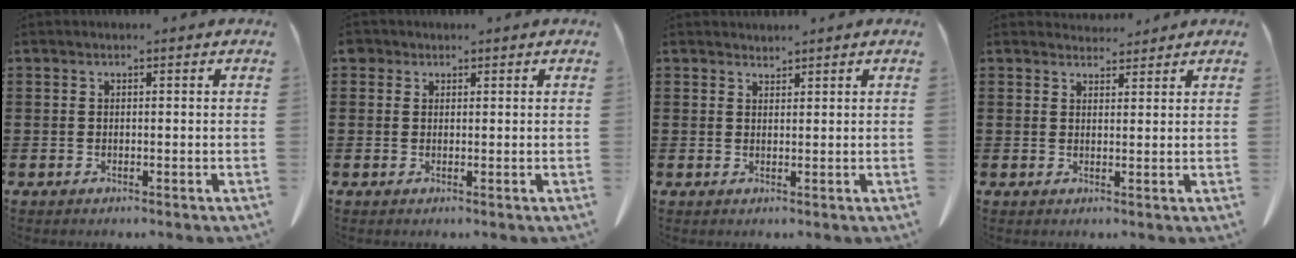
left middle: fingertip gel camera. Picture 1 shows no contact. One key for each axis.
{"total": 1.3, "fx": 0.9, "fy": 1.0, "fz": 0.3, "tx": -0.010, "ty": 0.005, "tz": 0.017}
{"total": 1.2, "fx": 1.2, "fy": 0.1, "fz": -0.1, "tx": -0.001, "ty": -0.002, "tz": 0.024}
{"total": 2.7, "fx": 2.6, "fy": 0.7, "fz": 0.1, "tx": 0.000, "ty": -0.010, "tz": 0.048}